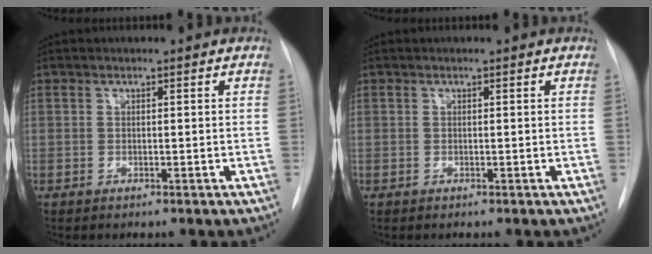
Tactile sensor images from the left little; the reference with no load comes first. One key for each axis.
{"total": 0.0}